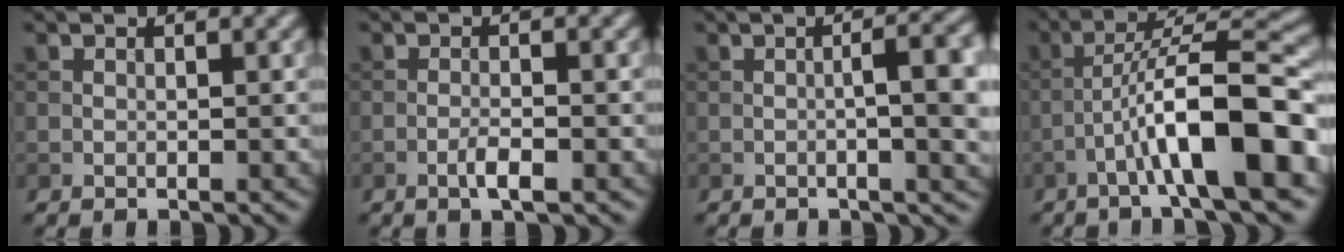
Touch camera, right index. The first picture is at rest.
{"total": 2.2, "force": [-1.0, 0.4, 2.0], "torque": [-0.037, 0.004, -0.022]}
{"total": 7.1, "force": [-0.1, 2.0, 6.9], "torque": [-0.084, 0.001, 0.000]}
{"total": 9.6, "force": [-3.5, 1.7, 8.7], "torque": [-0.135, 0.026, -0.057]}